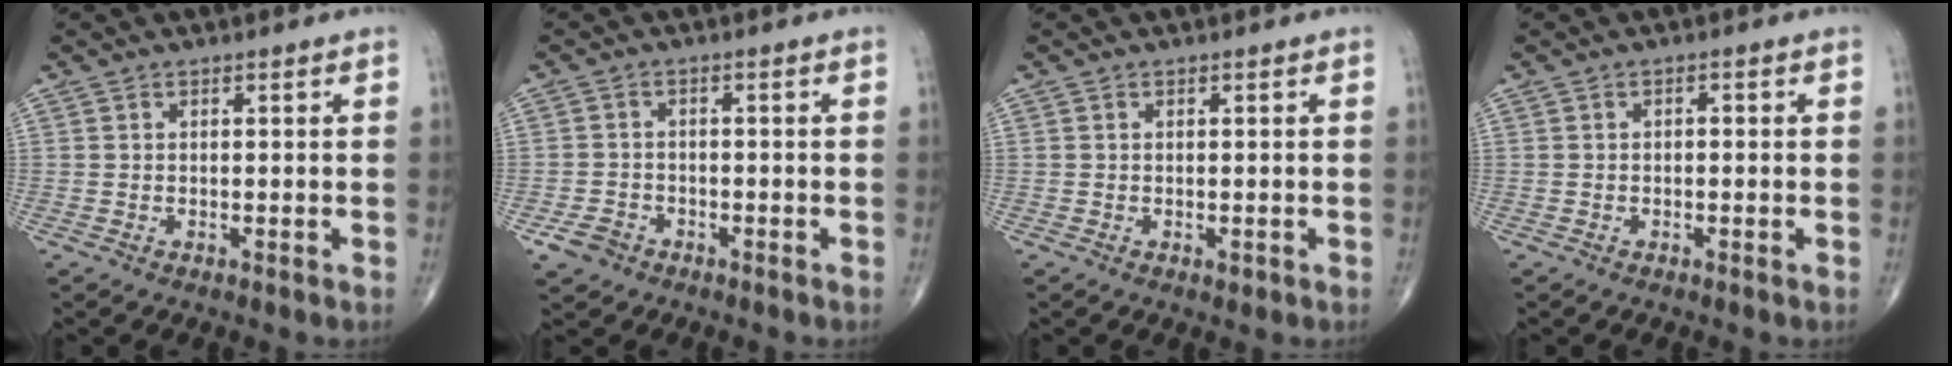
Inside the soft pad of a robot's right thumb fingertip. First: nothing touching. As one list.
[{"total": 3.6, "force": [-2.2, 2.7, 1.1], "torque": [-0.014, 0.013, -0.036]}, {"total": 0.7, "force": [-0.2, 0.5, 0.5], "torque": [-0.005, -0.001, -0.002]}, {"total": 0.9, "force": [-0.1, 0.5, 0.7], "torque": [-0.007, 0.005, -0.003]}]